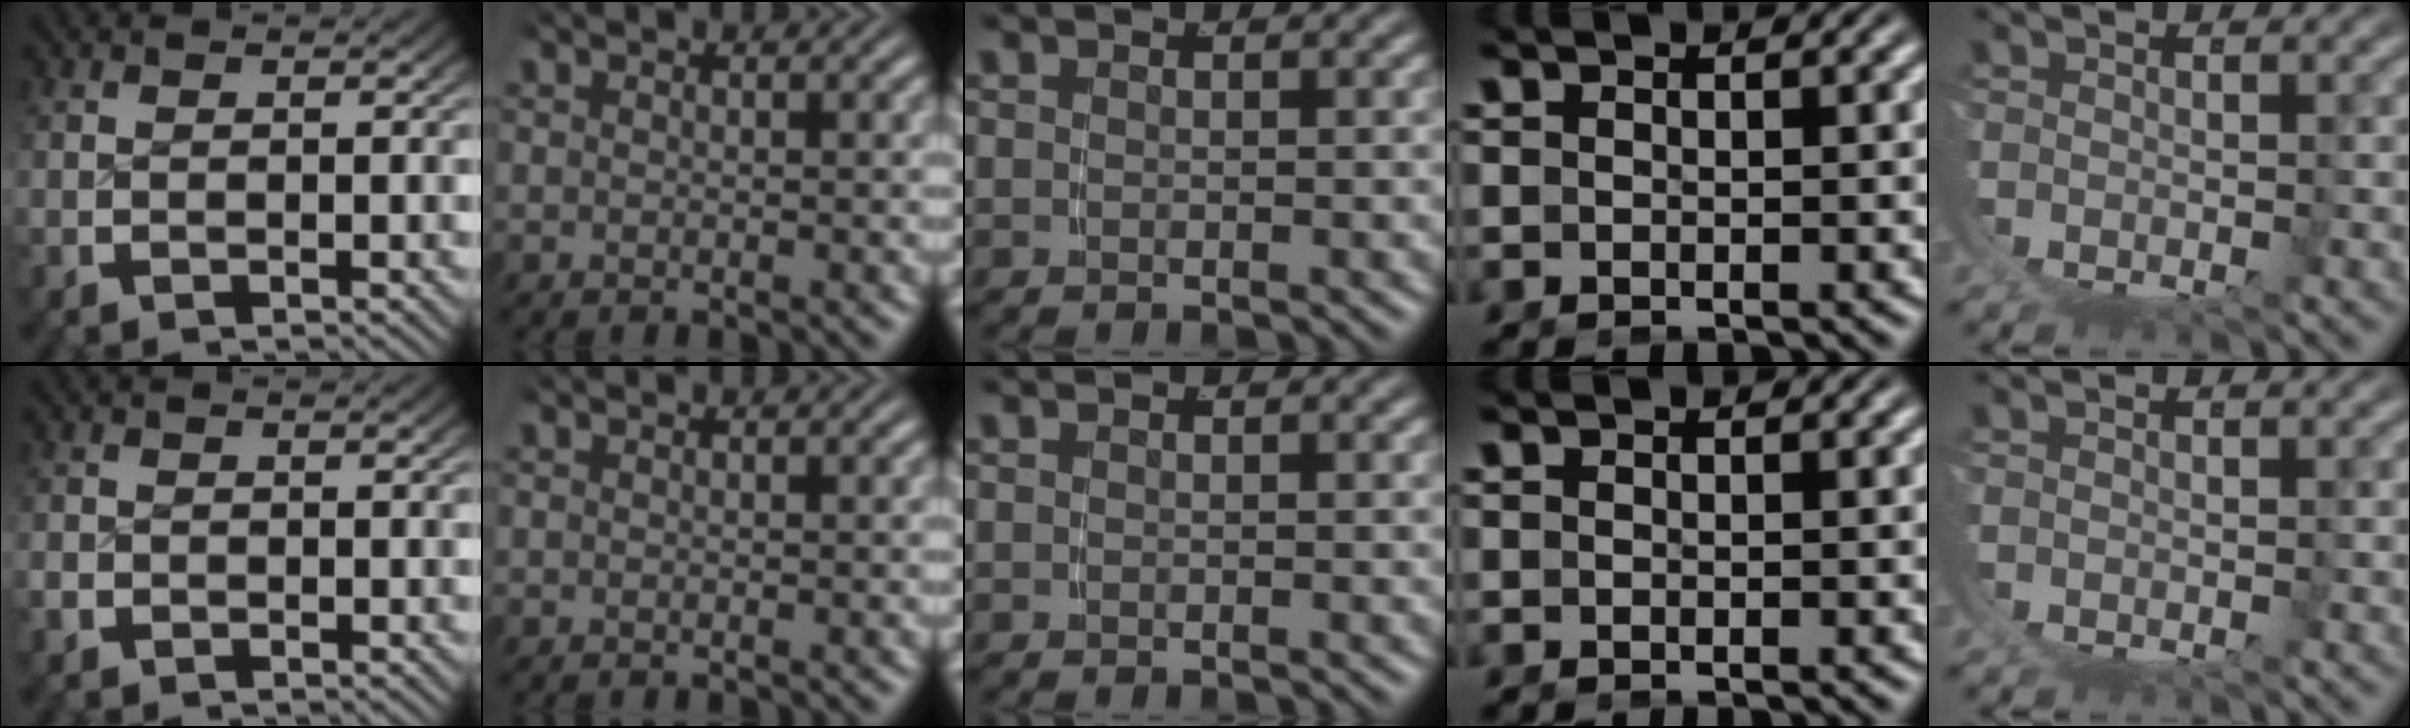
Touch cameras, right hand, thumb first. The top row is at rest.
{"thumb": {"total": 1.1, "force": [-0.6, 0.9, 0.2], "torque": [-0.008, -0.003, -0.012]}}